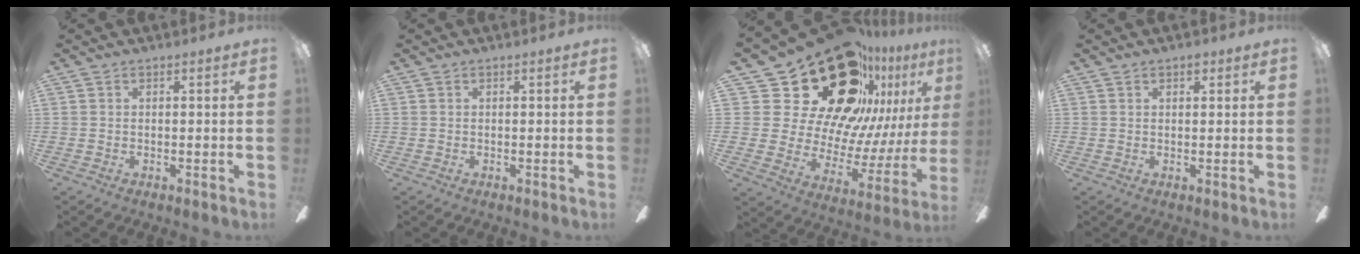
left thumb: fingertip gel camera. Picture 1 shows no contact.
{"total": 0.0}
{"total": 34.0, "force": [20.8, 18.2, 19.8], "torque": [-0.324, -0.157, 0.408]}
{"total": 1.4, "force": [0.9, 0.8, 0.7], "torque": [0.003, -0.004, 0.012]}